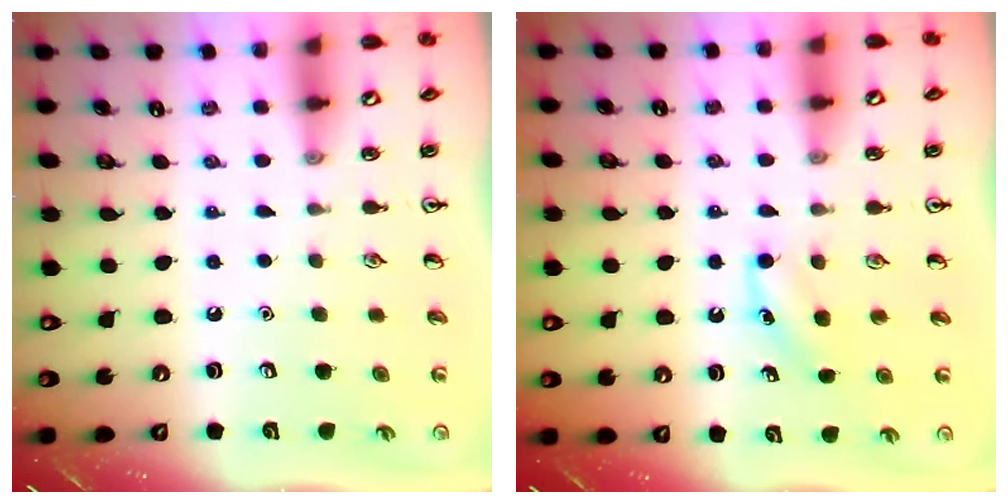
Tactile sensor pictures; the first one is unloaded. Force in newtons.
{"total": 3.9, "press": 3.6, "slide": 1.3}